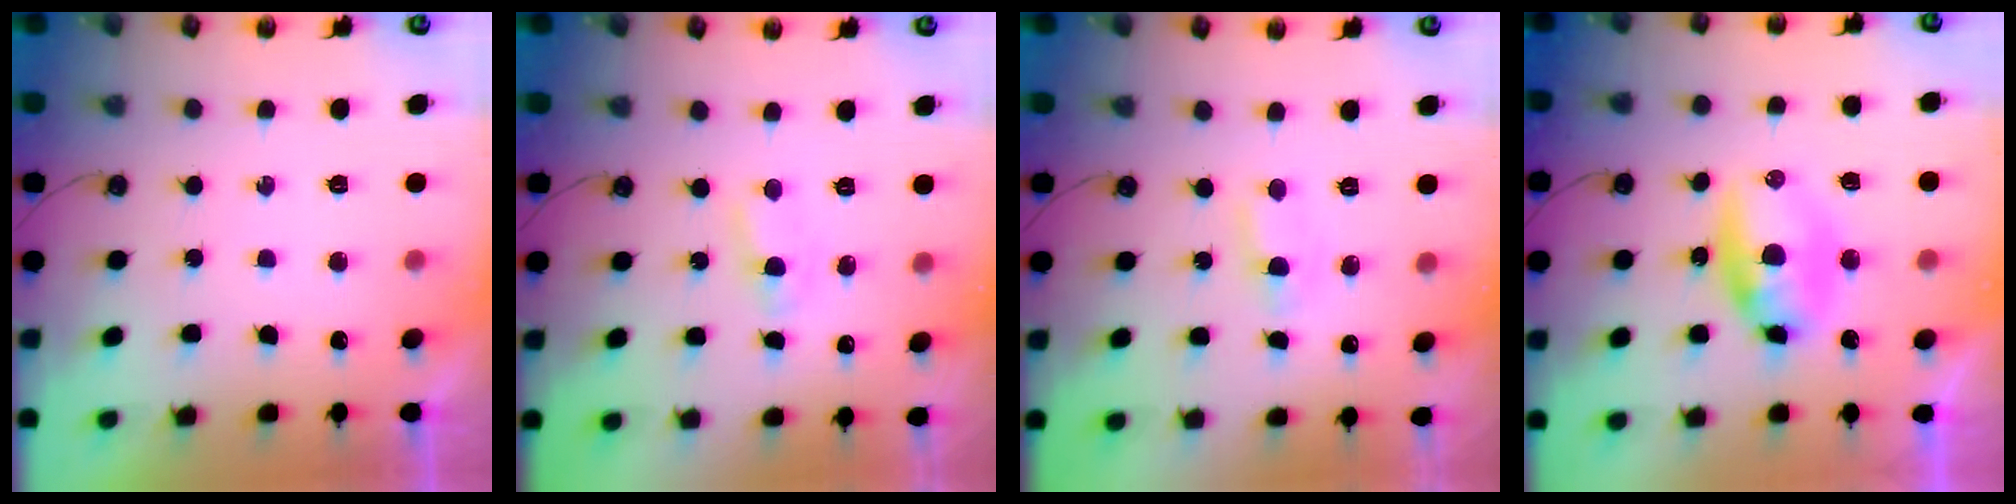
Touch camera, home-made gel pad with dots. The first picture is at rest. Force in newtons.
{"total": 2.2, "press": 2.2, "slide": 0.3}
{"total": 1.0, "press": 0.9, "slide": 0.6}
{"total": 12.4, "press": 9.1, "slide": 8.5}